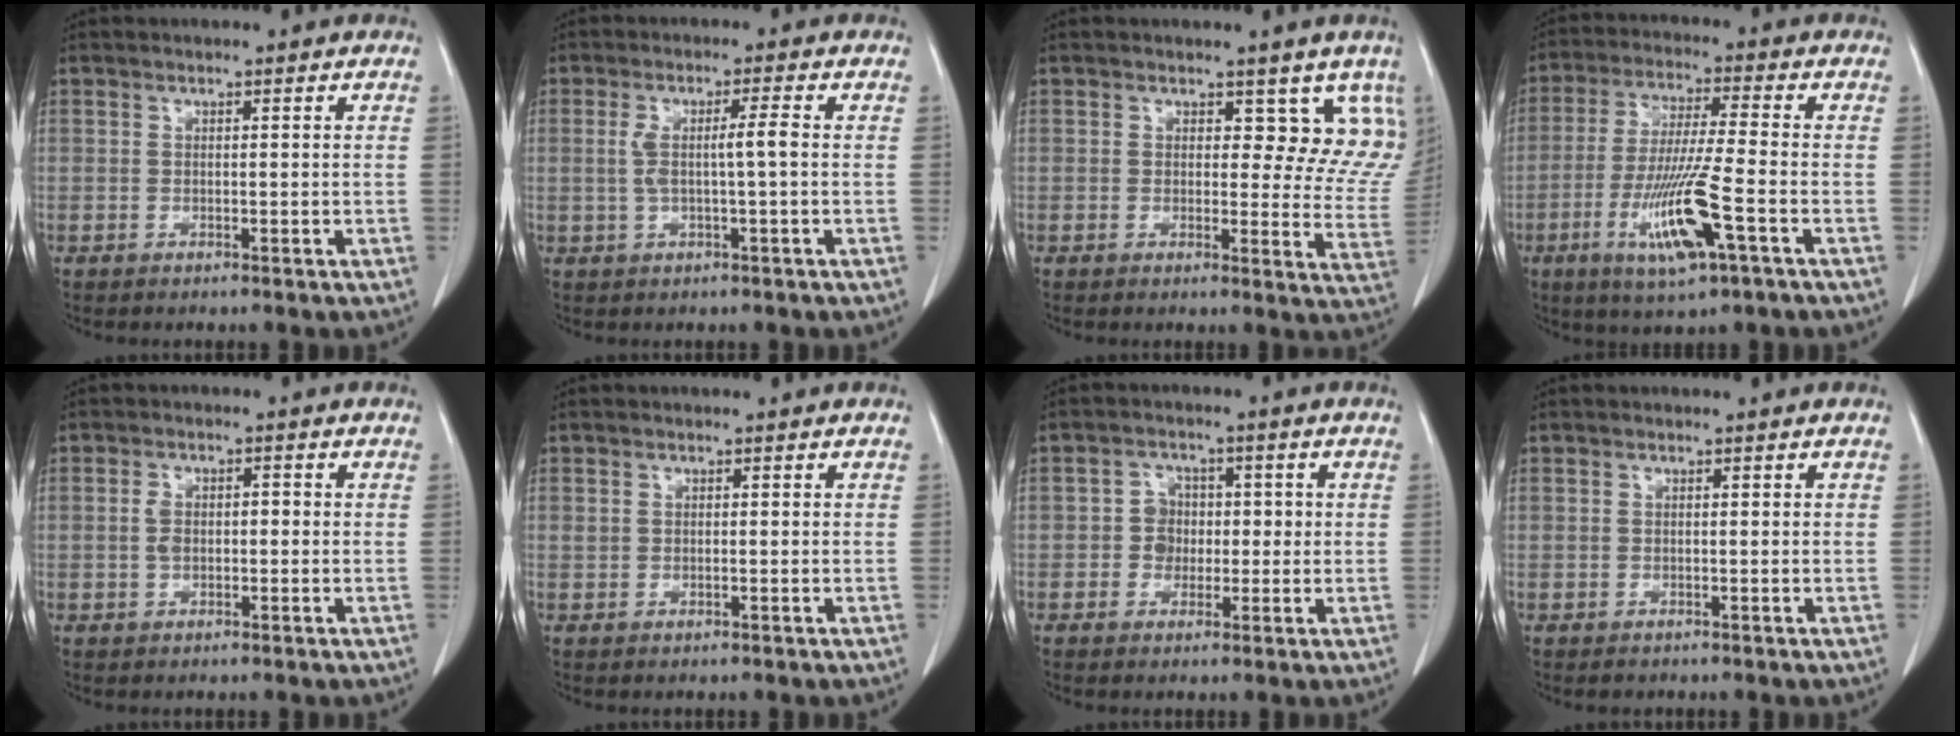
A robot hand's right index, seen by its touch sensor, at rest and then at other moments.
{"total": 4.5, "force": [0.0, 0.1, 4.5], "torque": [-0.086, 0.011, 0.005]}
{"total": 8.9, "force": [6.6, 4.8, 3.7], "torque": [-0.007, -0.020, 0.053]}
{"total": 12.2, "force": [-4.6, 0.5, 11.3], "torque": [-0.224, -0.021, -0.082]}
{"total": 3.0, "force": [-0.3, 1.9, 2.2], "torque": [-0.048, 0.013, -0.005]}
{"total": 0.8, "force": [0.1, 0.6, 0.5], "torque": [-0.012, 0.005, 0.004]}
{"total": 4.0, "force": [-0.2, 3.7, 1.3], "torque": [-0.015, 0.017, -0.003]}
{"total": 0.8, "force": [-0.3, 0.7, 0.1], "torque": [0.000, 0.005, -0.004]}